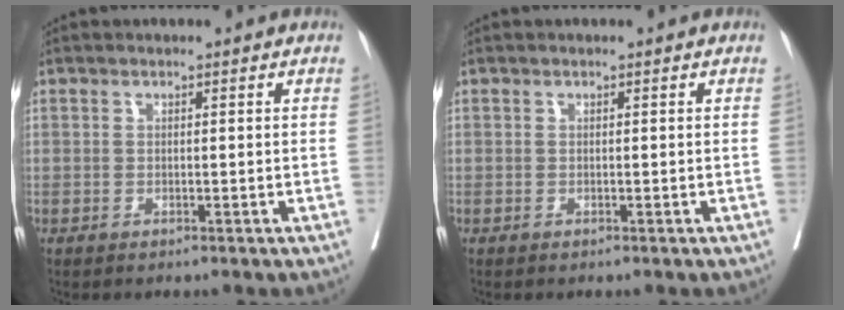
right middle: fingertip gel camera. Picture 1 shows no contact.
{"total": 0.7, "force": [-0.4, -0.1, 0.5], "torque": [-0.015, -0.001, -0.007]}